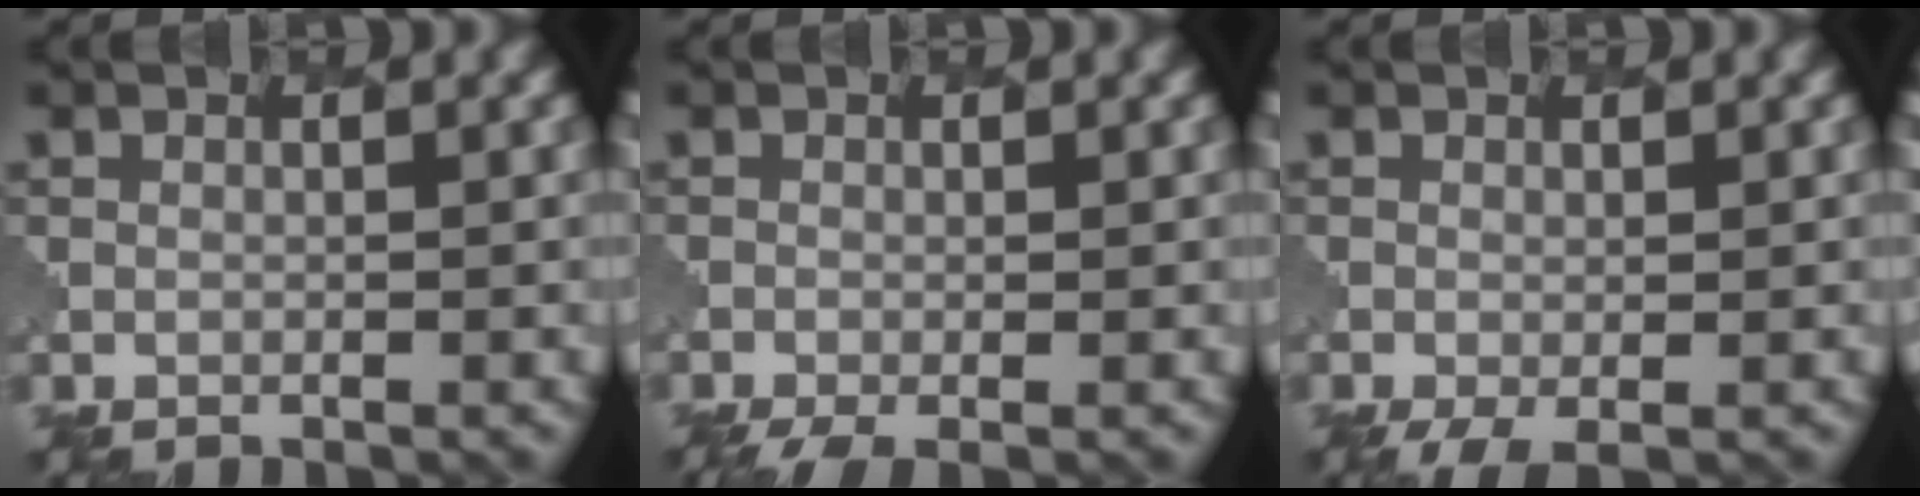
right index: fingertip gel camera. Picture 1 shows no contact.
{"total": 2.8, "force": [-1.9, 0.6, 2.0], "torque": [-0.032, -0.006, -0.035]}
{"total": 2.2, "force": [-1.1, 0.6, 1.8], "torque": [-0.035, -0.006, -0.020]}